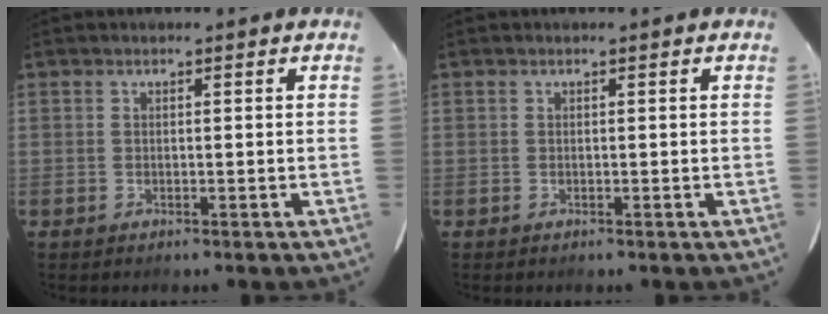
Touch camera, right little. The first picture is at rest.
{"total": 0.0}